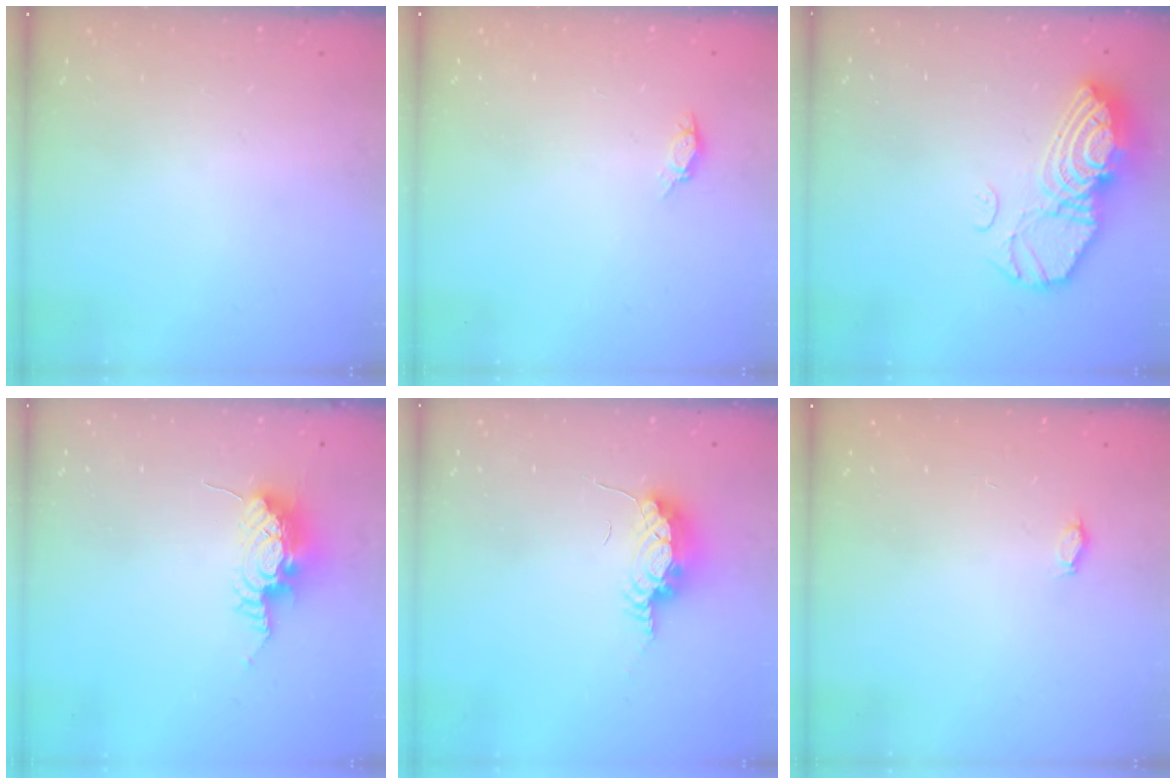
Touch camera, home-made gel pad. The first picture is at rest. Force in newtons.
{"total": 3.8, "press": 3.5, "slide": 1.3}
{"total": 15.0, "press": 14.9, "slide": 1.3}
{"total": 9.0, "press": 9.0, "slide": 0.8}
{"total": 7.7, "press": 7.4, "slide": 1.9}
{"total": 2.7, "press": 2.5, "slide": 1.1}